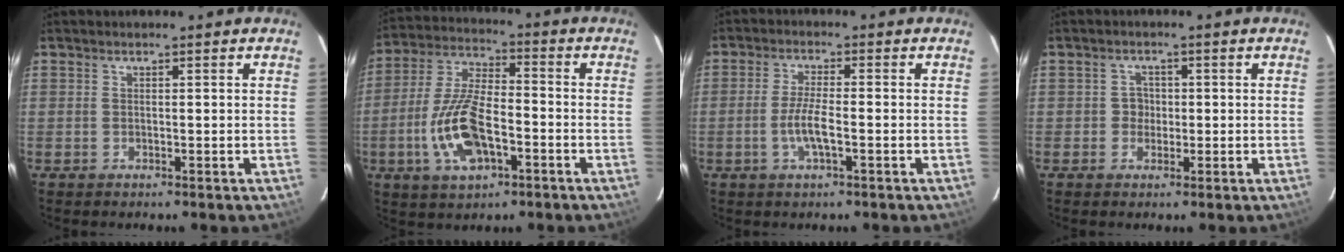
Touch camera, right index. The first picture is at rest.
{"total": 14.1, "force": [-4.8, 6.2, 11.8], "torque": [-0.252, -0.002, -0.086]}
{"total": 5.2, "force": [-1.8, 1.0, 4.8], "torque": [-0.098, -0.003, -0.035]}
{"total": 2.4, "force": [-0.5, 2.4, 0.3], "torque": [-0.002, 0.007, -0.008]}